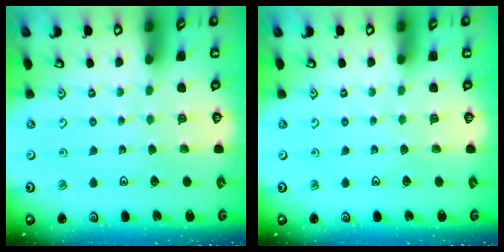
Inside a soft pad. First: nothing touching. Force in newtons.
{"total": 0.0}